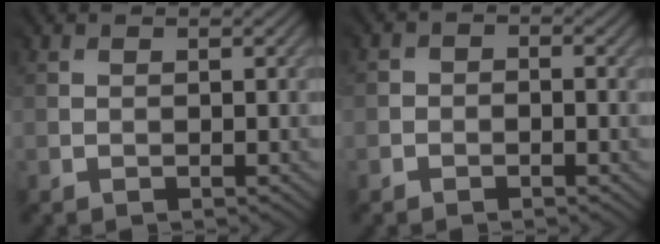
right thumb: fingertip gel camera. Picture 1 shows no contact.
{"total": 1.1, "force": [-0.9, 0.4, -0.2], "torque": [0.003, 0.000, -0.023]}